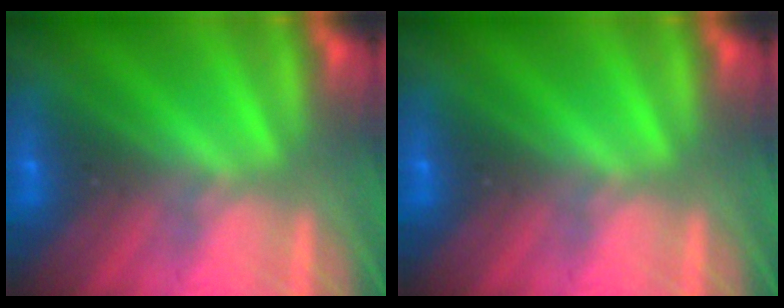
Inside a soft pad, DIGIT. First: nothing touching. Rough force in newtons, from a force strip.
{"total": 0.0}